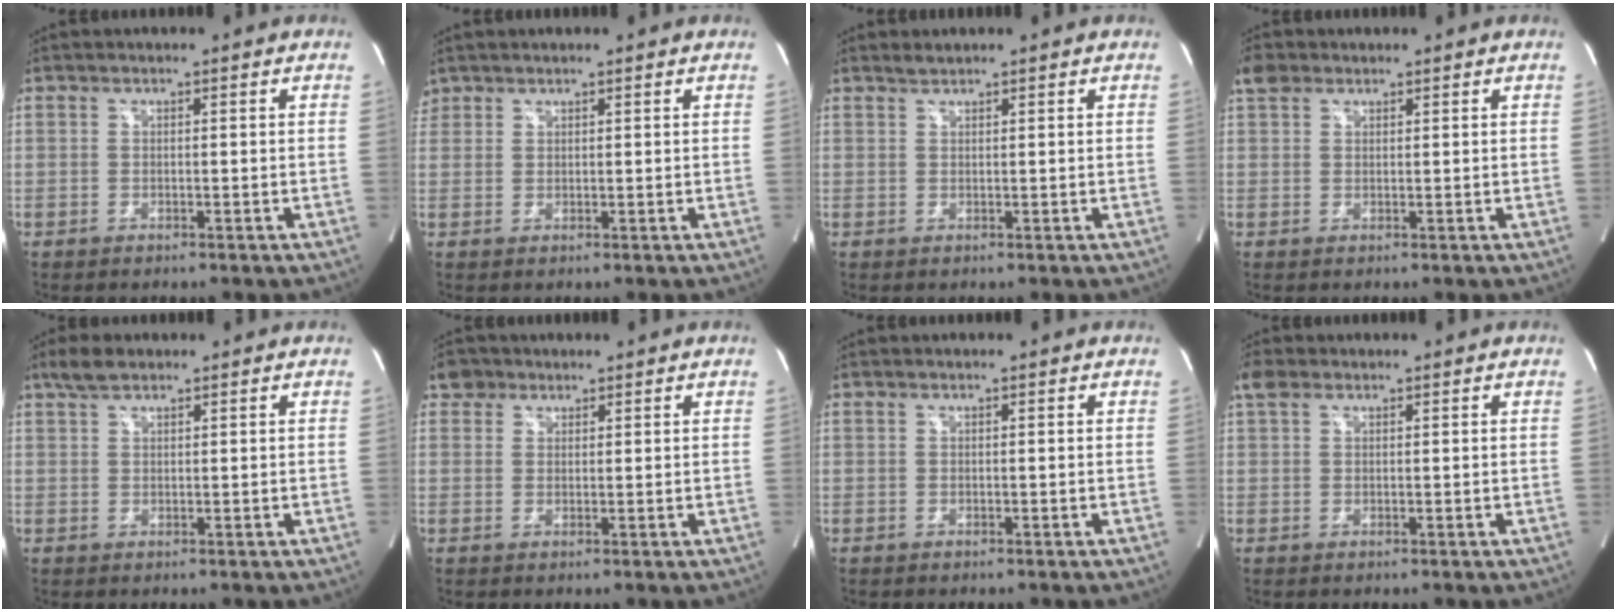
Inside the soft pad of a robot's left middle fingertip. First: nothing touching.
{"total": 2.1, "force": [1.6, 1.3, 0.0], "torque": [0.001, 0.013, 0.032]}
{"total": 0.9, "force": [0.9, 0.0, 0.1], "torque": [-0.009, 0.003, 0.021]}
{"total": 2.8, "force": [1.9, 1.8, 0.9], "torque": [-0.024, 0.019, 0.037]}
{"total": 3.1, "force": [2.3, 1.1, 1.6], "torque": [-0.042, 0.009, 0.047]}
{"total": 2.6, "force": [1.7, 2.0, 0.2], "torque": [-0.001, 0.011, 0.024]}
{"total": 0.0}
{"total": 2.4, "force": [1.6, 1.4, 1.2], "torque": [-0.033, 0.023, 0.034]}